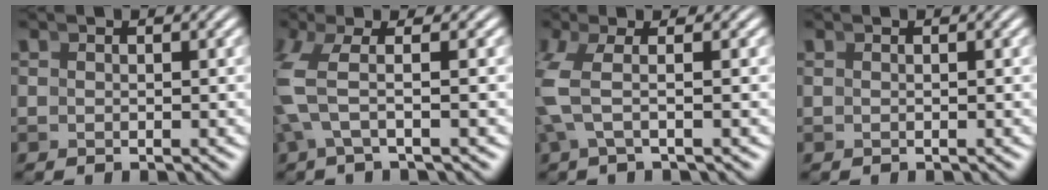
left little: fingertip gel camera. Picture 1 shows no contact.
{"total": 4.3, "force": [0.5, 1.7, 3.8], "torque": [-0.086, 0.013, 0.000]}
{"total": 3.4, "force": [0.3, 1.4, 3.1], "torque": [-0.073, 0.012, -0.003]}
{"total": 0.0}